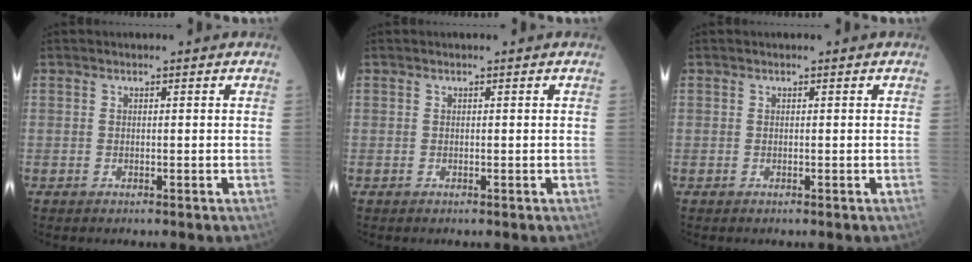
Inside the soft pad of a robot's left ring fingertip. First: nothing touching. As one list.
[{"total": 0.0}, {"total": 0.0}]